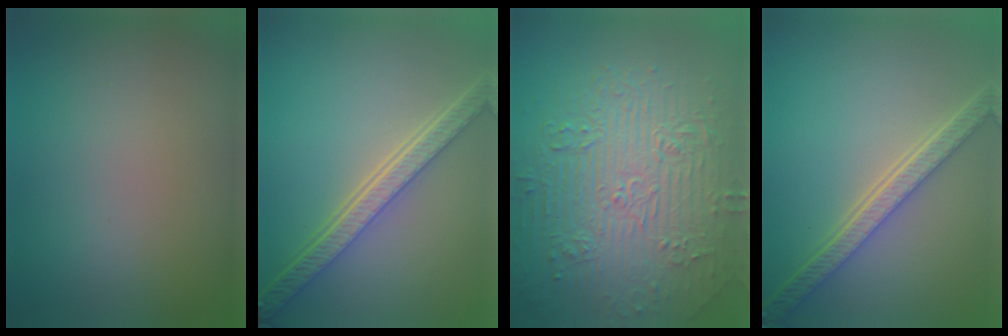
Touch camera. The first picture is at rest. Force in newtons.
{"total": 5.9, "press": 4.5, "slide": 3.8}
{"total": 11.0, "press": 7.3, "slide": 8.3}
{"total": 5.5, "press": 4.1, "slide": 3.6}